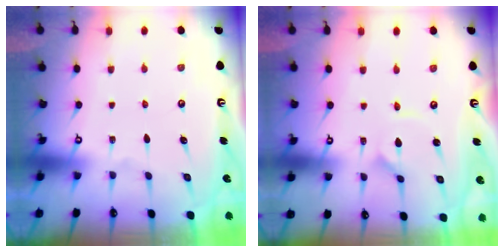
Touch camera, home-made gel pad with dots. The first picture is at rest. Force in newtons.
{"total": 1.5, "press": 1.5, "slide": 0.1}